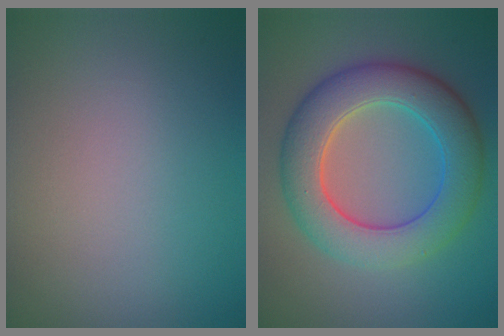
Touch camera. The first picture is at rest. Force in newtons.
{"total": 8.0, "press": 8.0, "slide": 0.2}